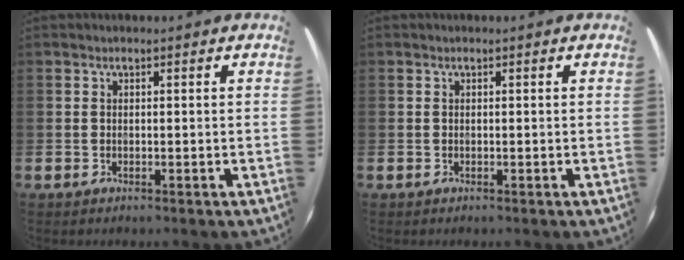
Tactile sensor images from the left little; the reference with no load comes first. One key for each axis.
{"total": 0.0}